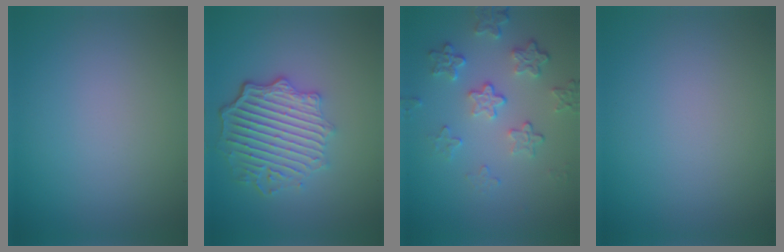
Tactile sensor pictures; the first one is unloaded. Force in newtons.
{"total": 6.0, "press": 4.7, "slide": 3.8}
{"total": 4.4, "press": 3.2, "slide": 3.0}
{"total": 0.0}